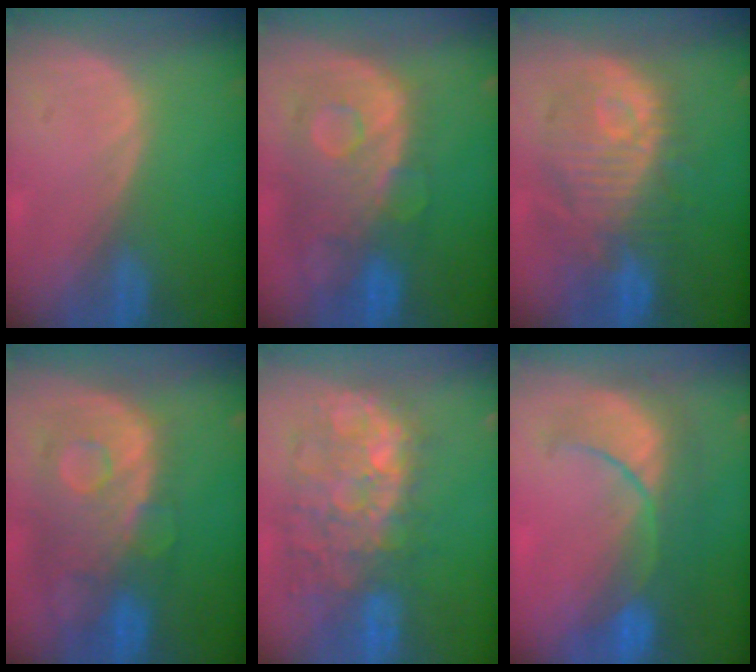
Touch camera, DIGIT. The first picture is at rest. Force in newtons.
{"total": 11.6, "press": 9.8, "slide": 6.1}
{"total": 11.3, "press": 10.6, "slide": 3.7}
{"total": 11.6, "press": 9.8, "slide": 6.1}
{"total": 11.3, "press": 10.5, "slide": 4.1}
{"total": 8.9, "press": 8.5, "slide": 2.6}